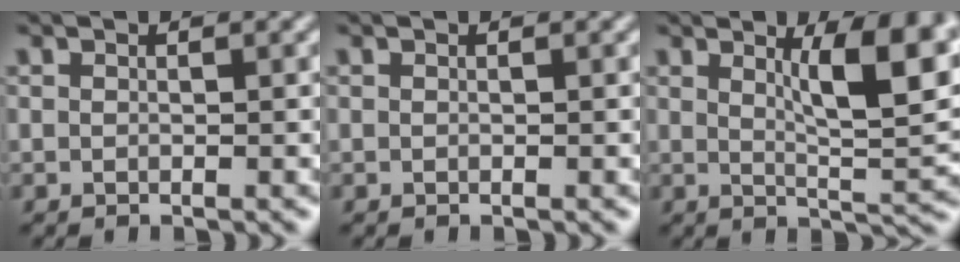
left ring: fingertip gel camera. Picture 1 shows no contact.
{"total": 0.0}
{"total": 7.6, "force": [2.9, 2.0, 6.7], "torque": [-0.087, -0.006, 0.047]}